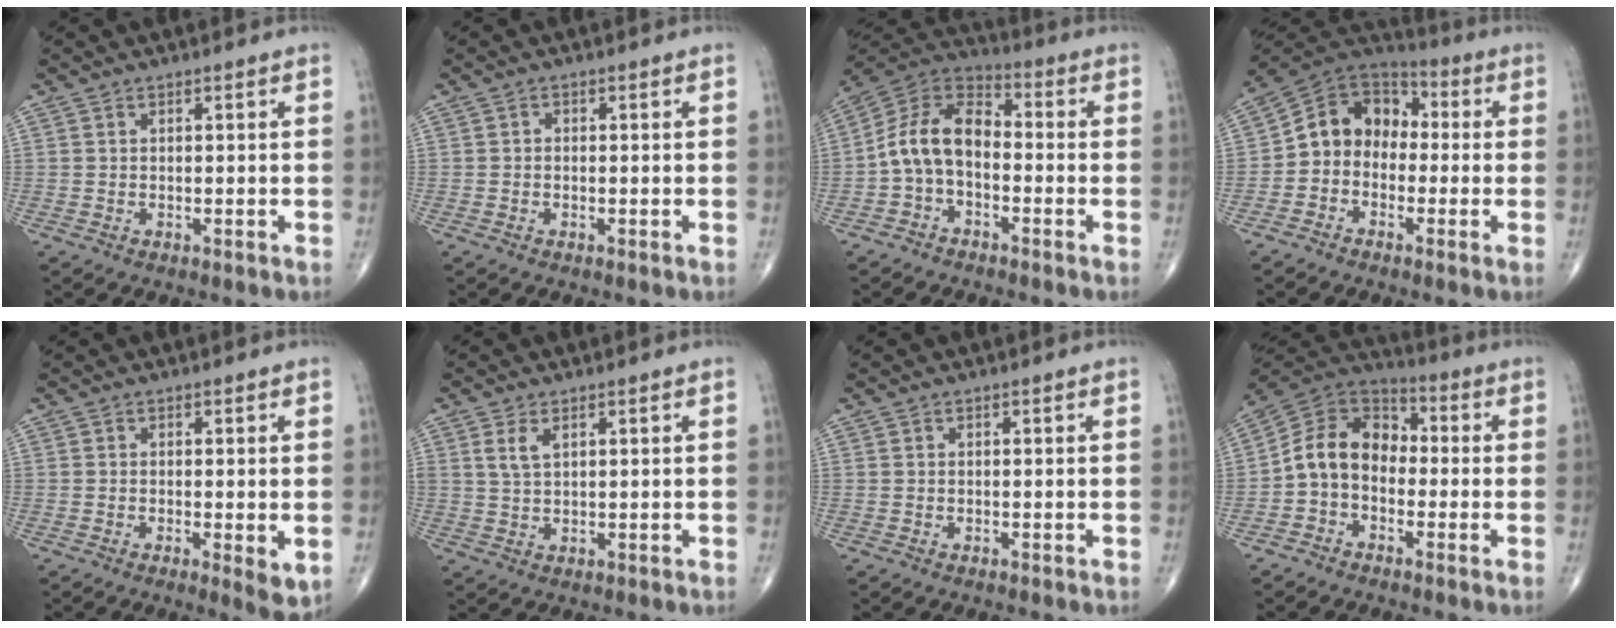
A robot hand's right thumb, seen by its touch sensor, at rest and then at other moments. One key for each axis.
{"total": 0.7, "fx": -0.1, "fy": 0.6, "fz": 0.3, "tx": 0.001, "ty": 0.003, "tz": -0.005}
{"total": 10.9, "fx": -2.1, "fy": 7.0, "fz": 8.0, "tx": -0.136, "ty": 0.045, "tz": -0.055}
{"total": 11.0, "fx": -1.2, "fy": 9.1, "fz": 6.1, "tx": -0.071, "ty": 0.053, "tz": -0.041}
{"total": 4.0, "fx": -0.7, "fy": 1.0, "fz": 3.8, "tx": -0.059, "ty": -0.014, "tz": -0.014}
{"total": 3.3, "fx": 1.5, "fy": 1.7, "fz": 2.5, "tx": -0.049, "ty": -0.002, "tz": 0.035}
{"total": 0.0}
{"total": 11.1, "fx": -1.8, "fy": 8.4, "fz": 7.0, "tx": -0.102, "ty": 0.048, "tz": -0.049}